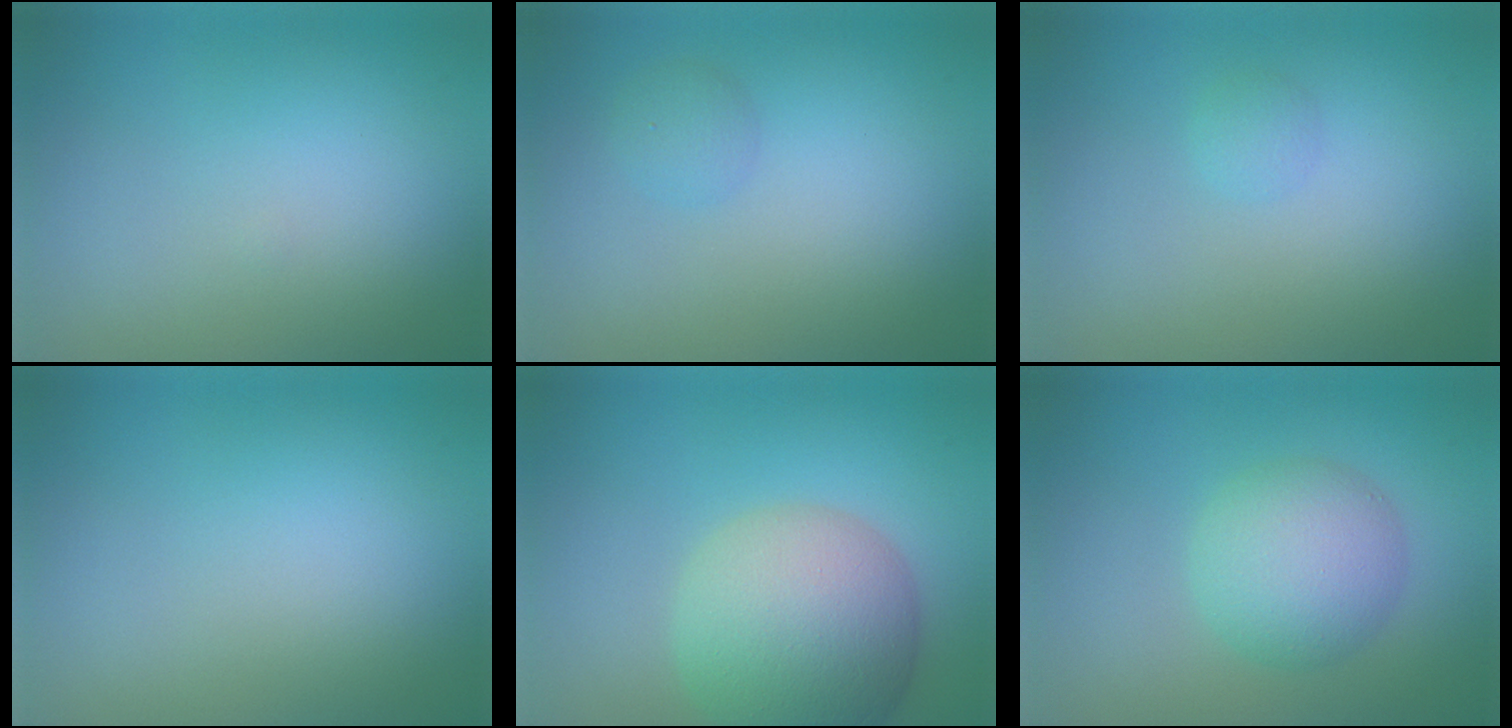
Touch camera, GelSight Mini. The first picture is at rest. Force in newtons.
{"total": 1.2, "press": 1.2, "slide": 0.1}
{"total": 0.8, "press": 0.8, "slide": 0.1}
{"total": 0.0}
{"total": 9.3, "press": 9.3, "slide": 0.6}
{"total": 5.2, "press": 5.2, "slide": 0.0}